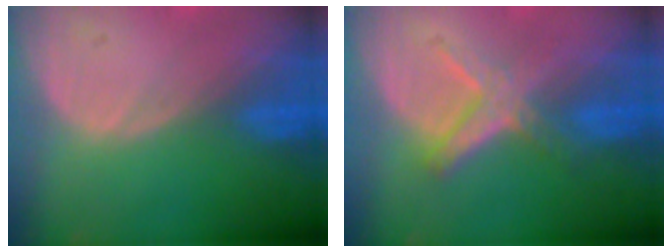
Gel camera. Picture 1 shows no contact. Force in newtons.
{"total": 5.8, "press": 5.4, "slide": 1.9}